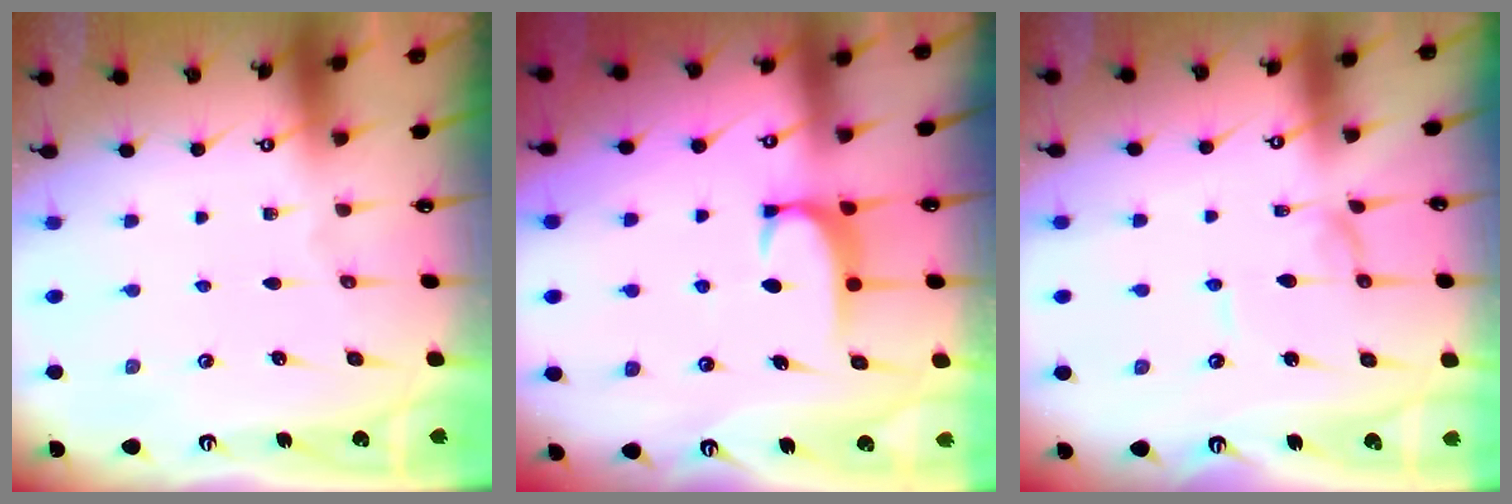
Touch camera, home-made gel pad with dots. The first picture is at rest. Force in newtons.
{"total": 1.7, "press": 1.6, "slide": 0.6}
{"total": 0.0}